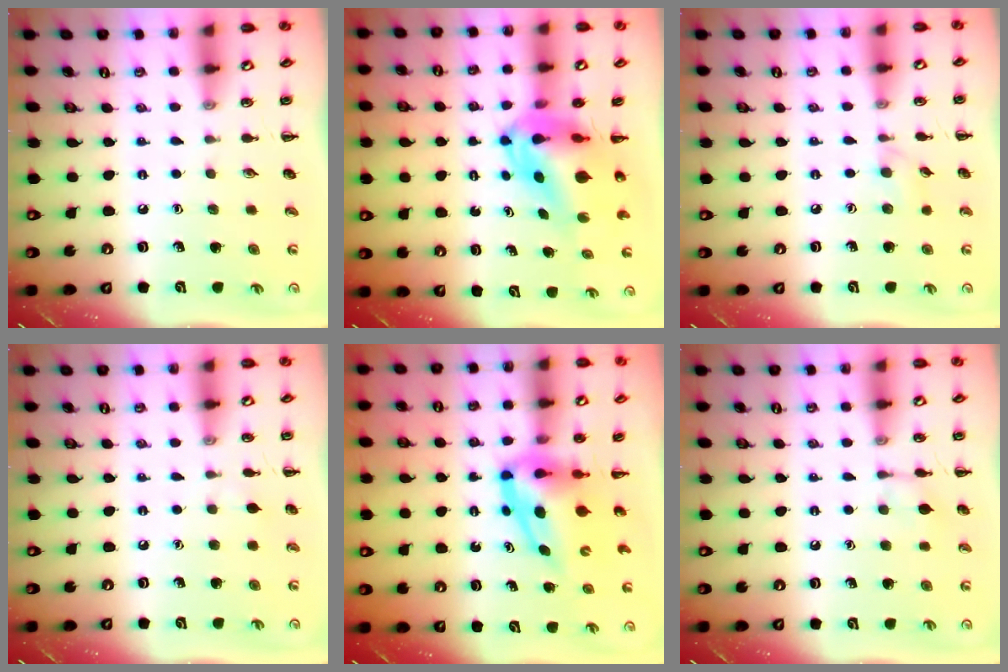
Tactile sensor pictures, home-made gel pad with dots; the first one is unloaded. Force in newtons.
{"total": 8.3, "press": 7.9, "slide": 2.5}
{"total": 5.7, "press": 5.2, "slide": 2.3}
{"total": 3.0, "press": 2.7, "slide": 1.2}
{"total": 6.7, "press": 6.5, "slide": 1.4}
{"total": 5.3, "press": 5.3, "slide": 0.3}